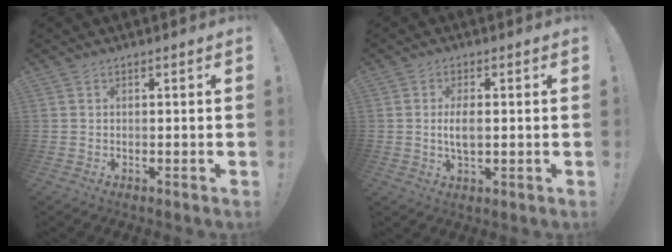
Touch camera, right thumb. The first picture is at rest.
{"total": 5.0, "force": [0.0, 2.2, 4.5], "torque": [-0.080, -0.006, -0.006]}